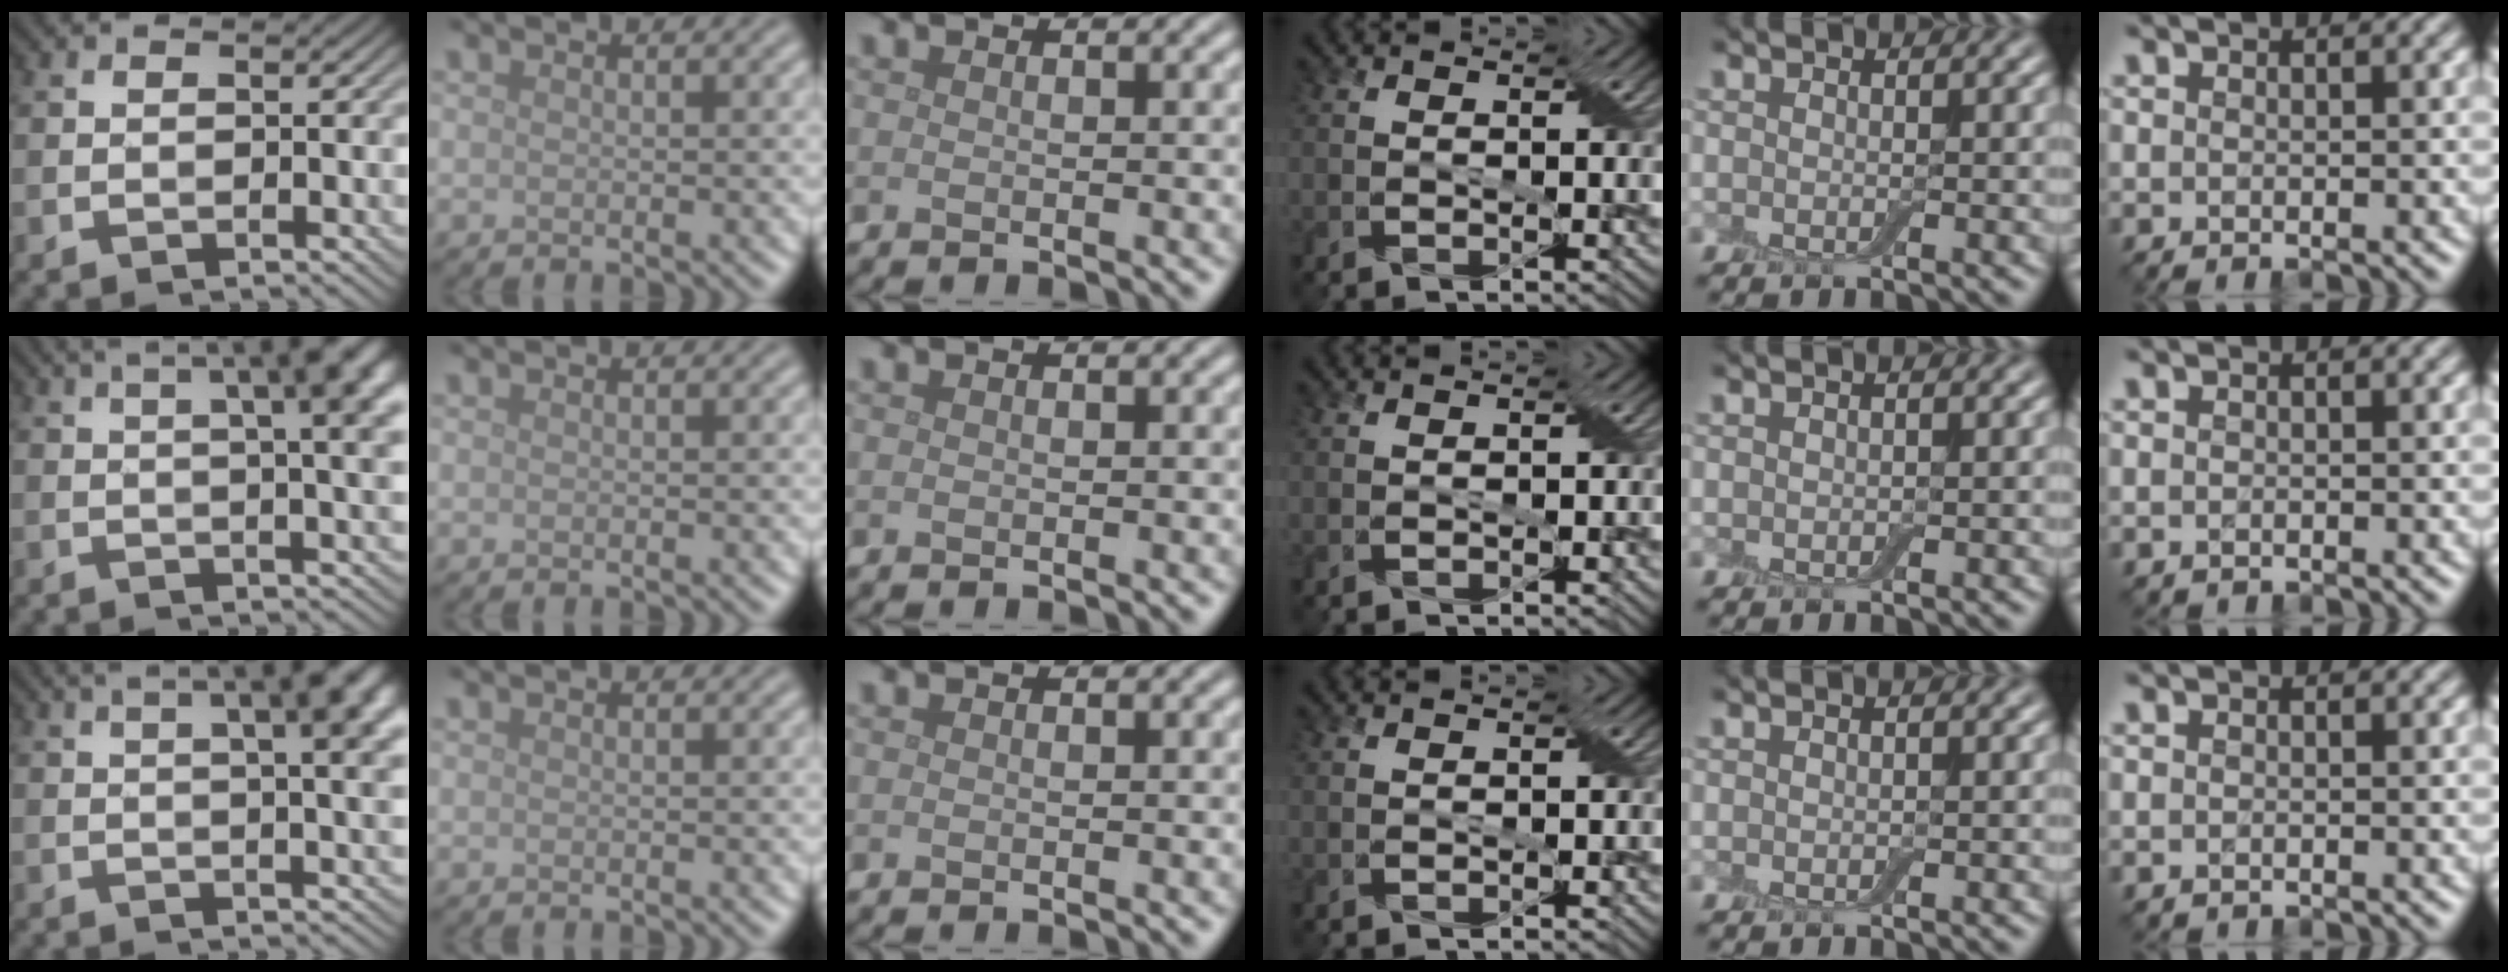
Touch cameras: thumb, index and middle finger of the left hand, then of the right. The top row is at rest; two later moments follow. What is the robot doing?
{"motion": "wrap", "object": "cling film"}